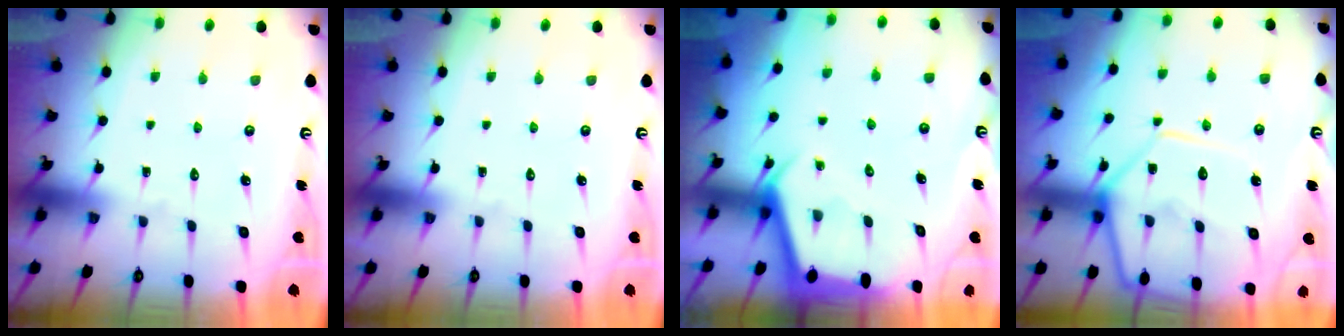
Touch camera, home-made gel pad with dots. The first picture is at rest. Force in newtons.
{"total": 0.0}
{"total": 2.9, "press": 2.8, "slide": 0.3}
{"total": 12.8, "press": 12.7, "slide": 1.1}